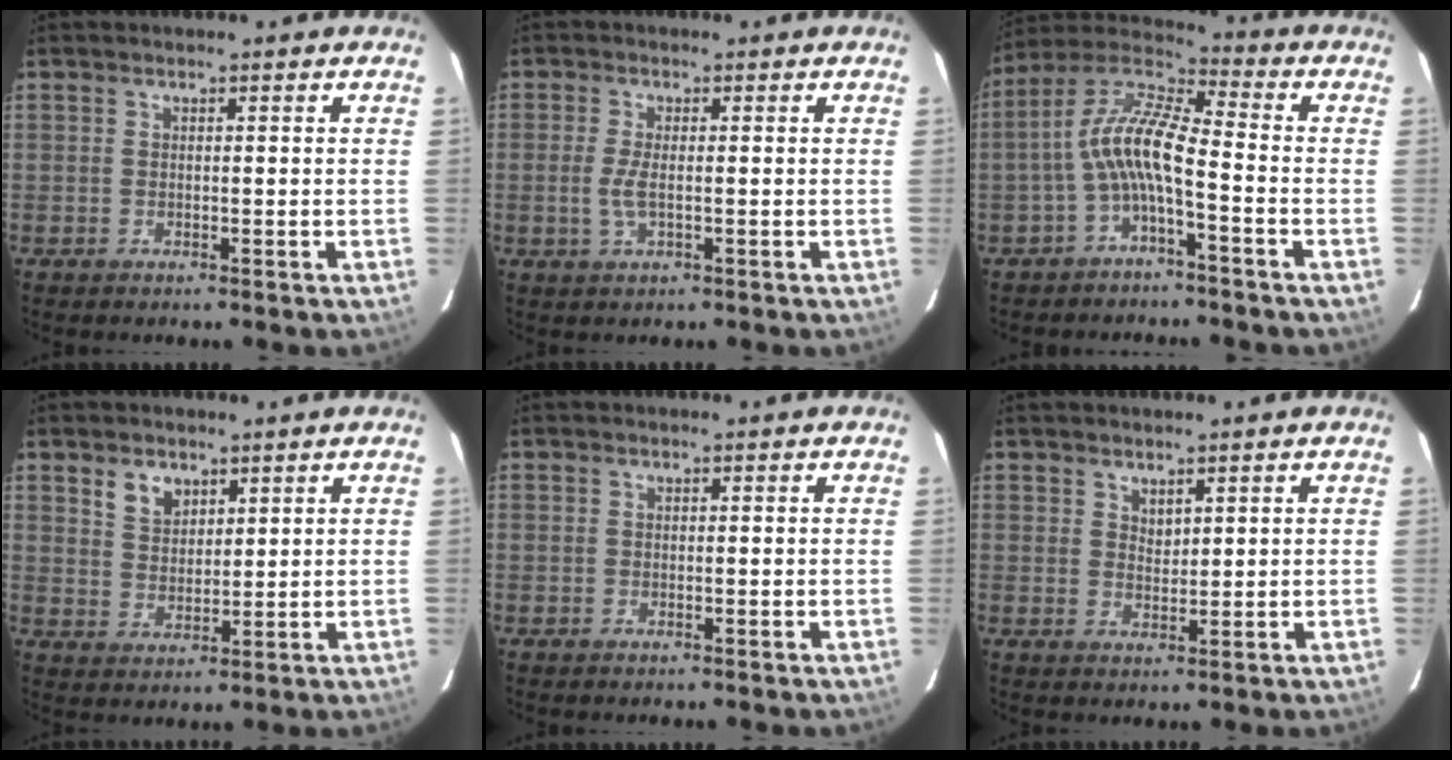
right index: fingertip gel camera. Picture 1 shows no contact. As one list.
[{"total": 3.4, "force": [-0.6, 0.9, 3.2], "torque": [-0.068, -0.006, -0.012]}, {"total": 9.7, "force": [-2.9, 2.0, 9.0], "torque": [-0.199, 0.019, -0.060]}, {"total": 4.8, "force": [2.9, 3.1, 2.3], "torque": [-0.038, 0.005, 0.059]}, {"total": 0.0}, {"total": 2.1, "force": [1.7, 1.0, 0.7], "torque": [-0.008, 0.000, 0.031]}]